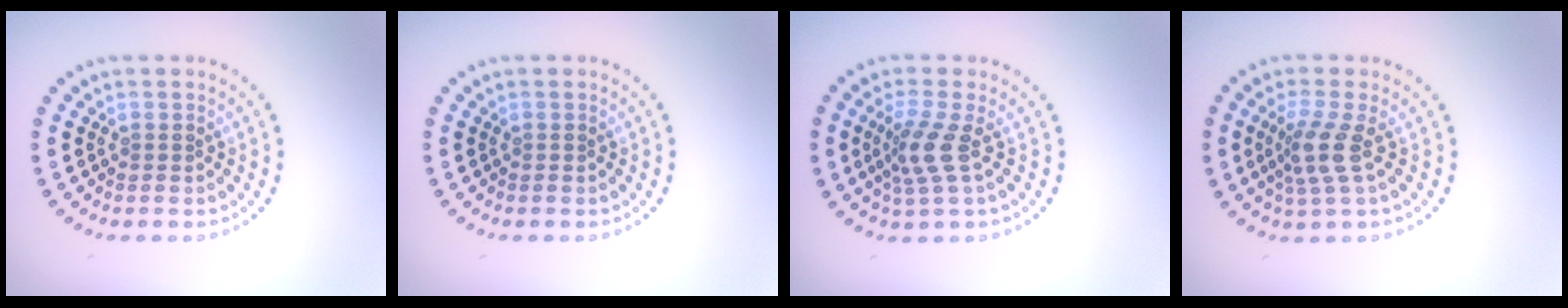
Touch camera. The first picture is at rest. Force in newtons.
{"total": 0.0}
{"total": 2.9, "press": 2.1, "slide": 2.0}
{"total": 2.8, "press": 2.1, "slide": 1.9}